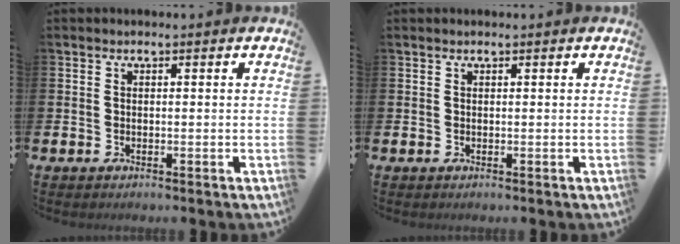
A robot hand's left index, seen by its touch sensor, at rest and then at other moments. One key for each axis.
{"total": 0.0}